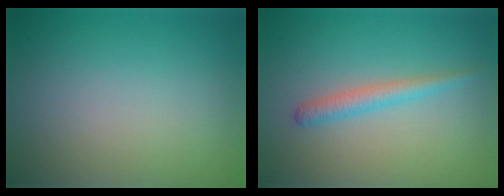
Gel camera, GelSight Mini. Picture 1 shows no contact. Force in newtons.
{"total": 1.9, "press": 1.8, "slide": 0.1}